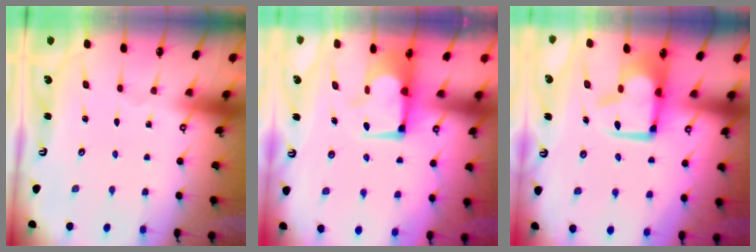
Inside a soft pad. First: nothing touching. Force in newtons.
{"total": 4.9, "press": 4.8, "slide": 0.7}
{"total": 4.9, "press": 4.7, "slide": 1.4}